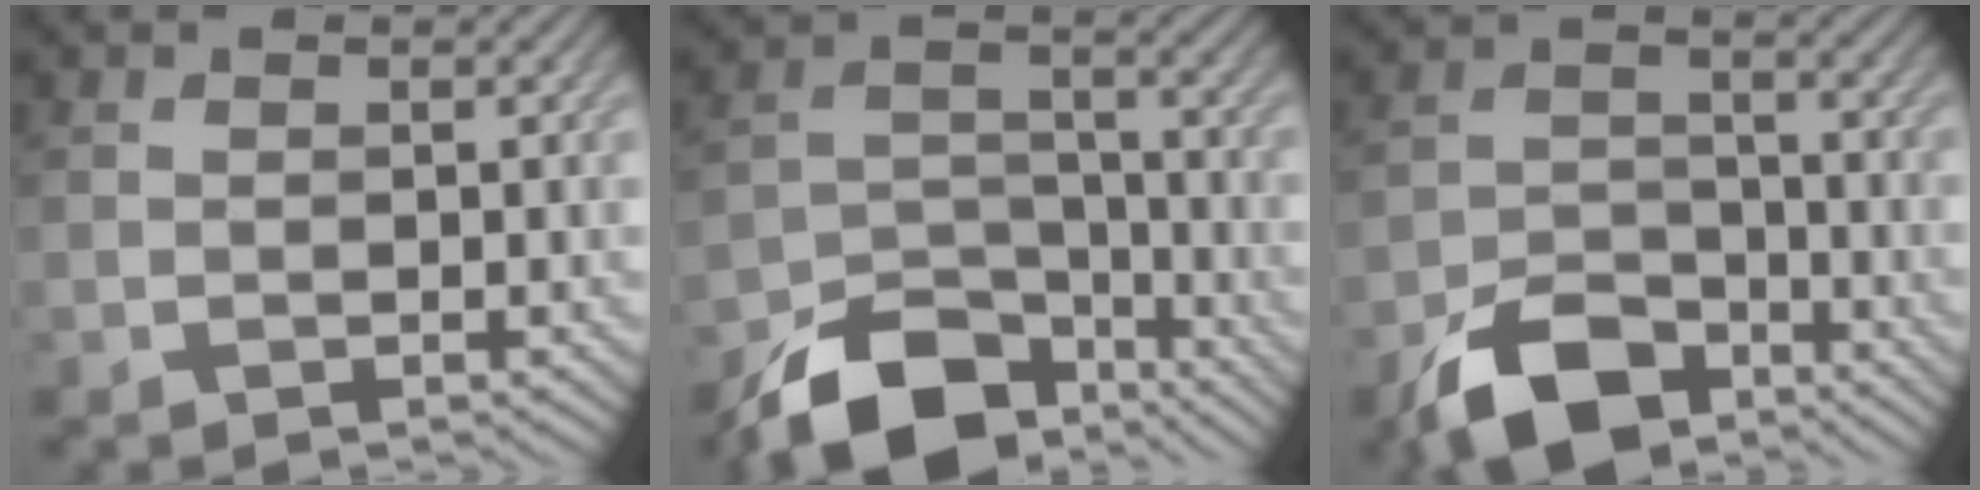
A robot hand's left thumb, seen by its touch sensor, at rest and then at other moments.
{"total": 12.9, "force": [-9.6, 6.0, 6.1], "torque": [-0.118, -0.021, -0.161]}
{"total": 8.9, "force": [-6.6, 4.3, 4.2], "torque": [-0.081, -0.011, -0.133]}